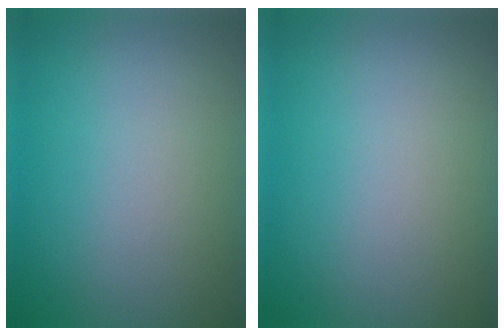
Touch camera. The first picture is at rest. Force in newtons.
{"total": 0.0}